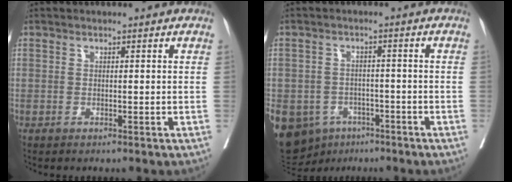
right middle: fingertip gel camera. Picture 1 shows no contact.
{"total": 15.7, "force": [-7.8, 12.3, 5.9], "torque": [-0.162, 0.006, -0.099]}